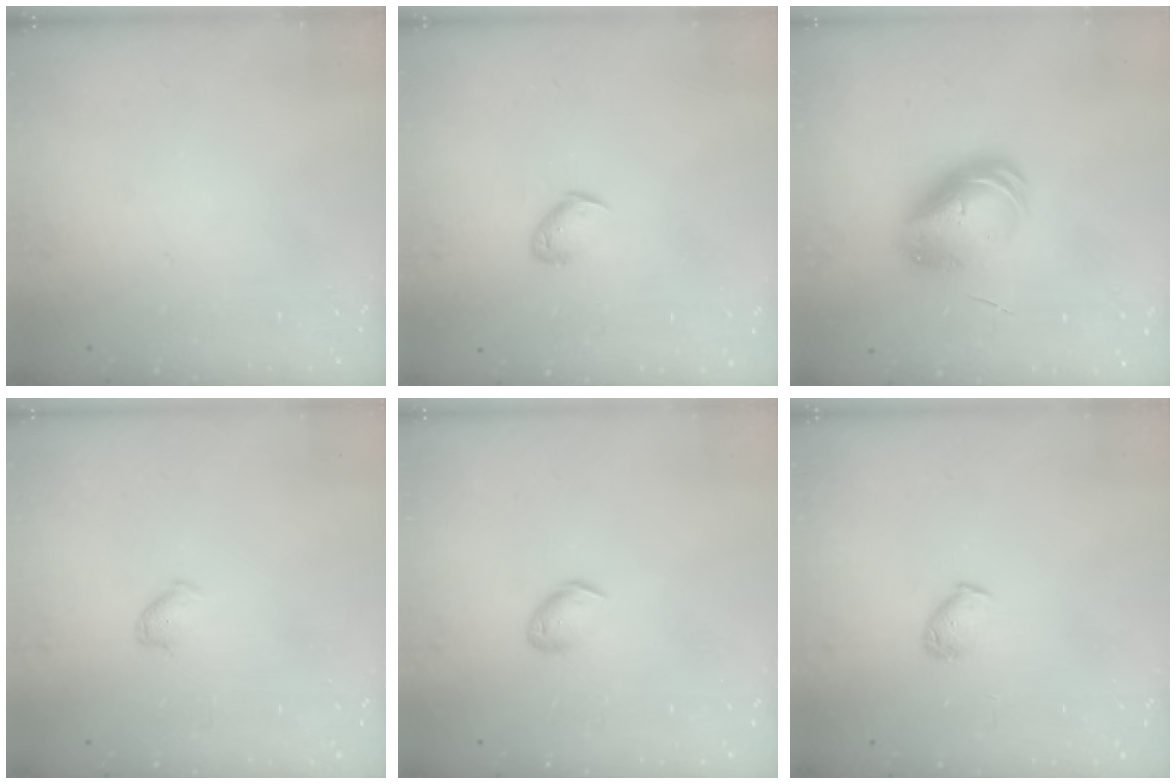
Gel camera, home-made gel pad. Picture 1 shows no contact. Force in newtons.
{"total": 3.6, "press": 3.6, "slide": 0.6}
{"total": 10.9, "press": 10.7, "slide": 2.0}
{"total": 4.6, "press": 4.5, "slide": 0.8}
{"total": 5.3, "press": 5.2, "slide": 1.1}
{"total": 4.7, "press": 4.6, "slide": 0.9}